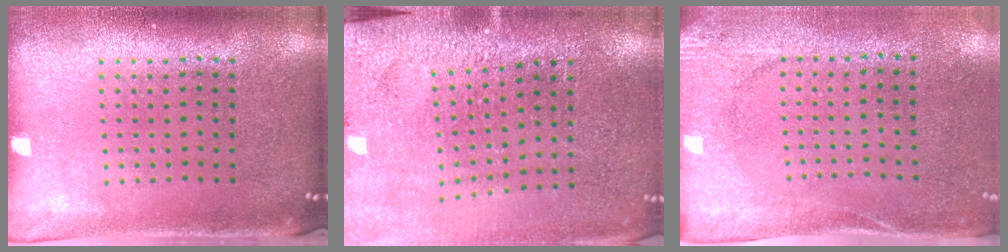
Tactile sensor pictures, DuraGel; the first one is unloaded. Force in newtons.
{"total": 3.0, "press": 3.0, "slide": 0.4}
{"total": 2.7, "press": 2.2, "slide": 1.7}